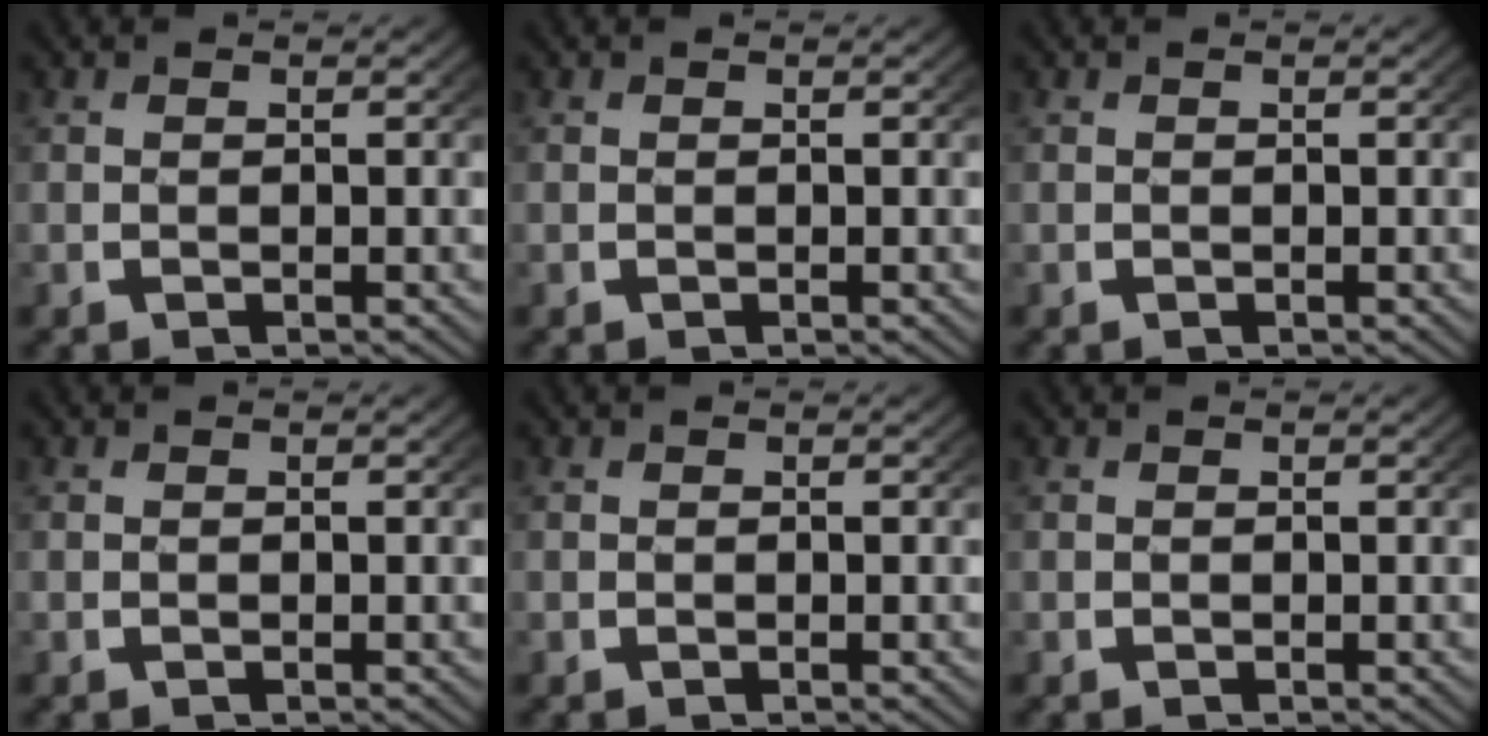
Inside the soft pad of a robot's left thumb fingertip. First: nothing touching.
{"total": 0.0}
{"total": 0.0}
{"total": 0.0}
{"total": 0.0}
{"total": 0.0}